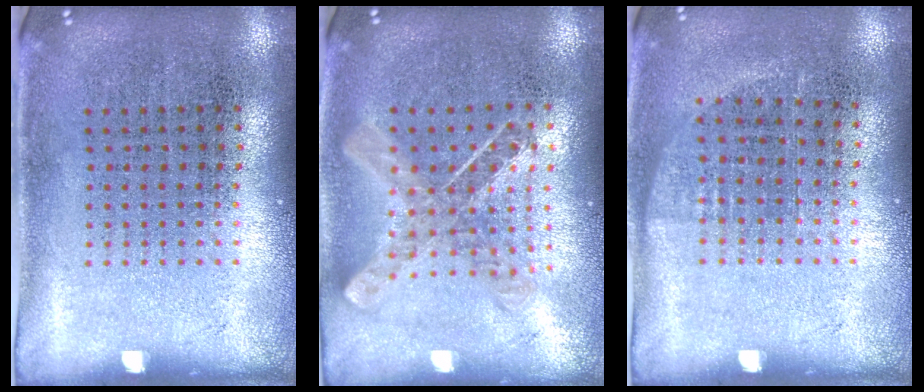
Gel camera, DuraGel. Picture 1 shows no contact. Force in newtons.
{"total": 1.0, "press": 0.9, "slide": 0.1}
{"total": 0.7, "press": 0.6, "slide": 0.3}